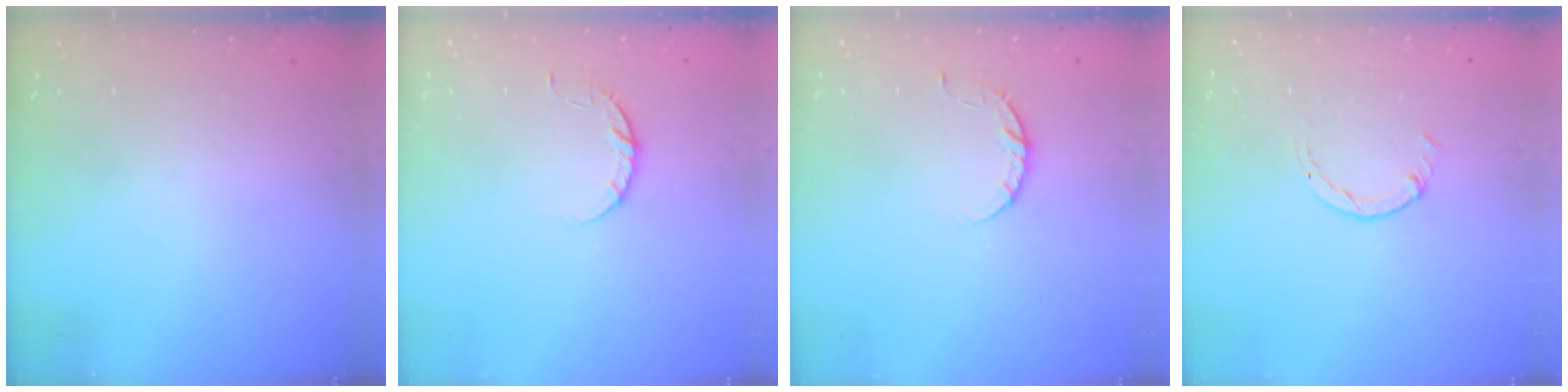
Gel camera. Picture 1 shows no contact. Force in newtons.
{"total": 4.5, "press": 4.5, "slide": 0.5}
{"total": 4.5, "press": 4.5, "slide": 0.5}
{"total": 1.1, "press": 1.1, "slide": 0.2}